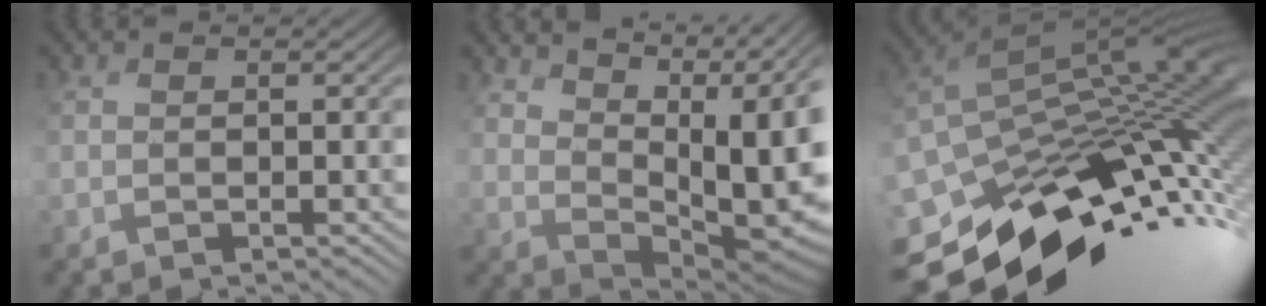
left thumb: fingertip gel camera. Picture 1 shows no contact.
{"total": 10.1, "force": [6.0, 4.1, 7.0], "torque": [-0.121, 0.001, 0.100]}
{"total": 12.1, "force": [-6.4, 7.1, 7.4], "torque": [-0.169, -0.020, -0.101]}